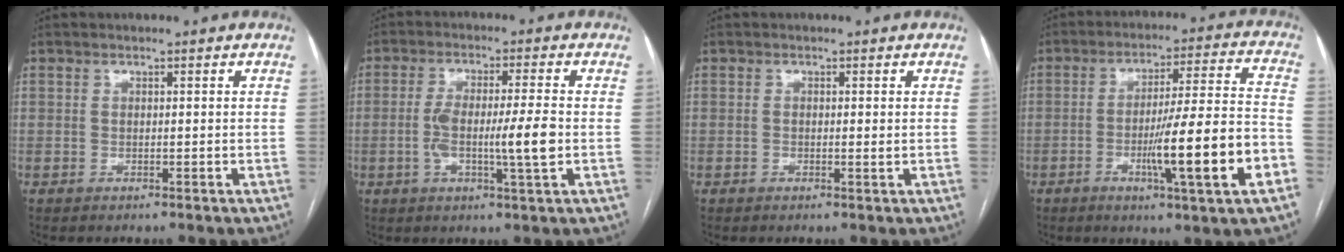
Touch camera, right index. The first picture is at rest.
{"total": 8.6, "force": [-1.3, 0.3, 8.5], "torque": [-0.155, 0.002, -0.024]}
{"total": 0.9, "force": [-0.1, 0.2, 0.9], "torque": [-0.014, -0.002, -0.002]}
{"total": 15.6, "force": [-5.3, -0.1, 14.7], "torque": [-0.237, -0.006, -0.081]}